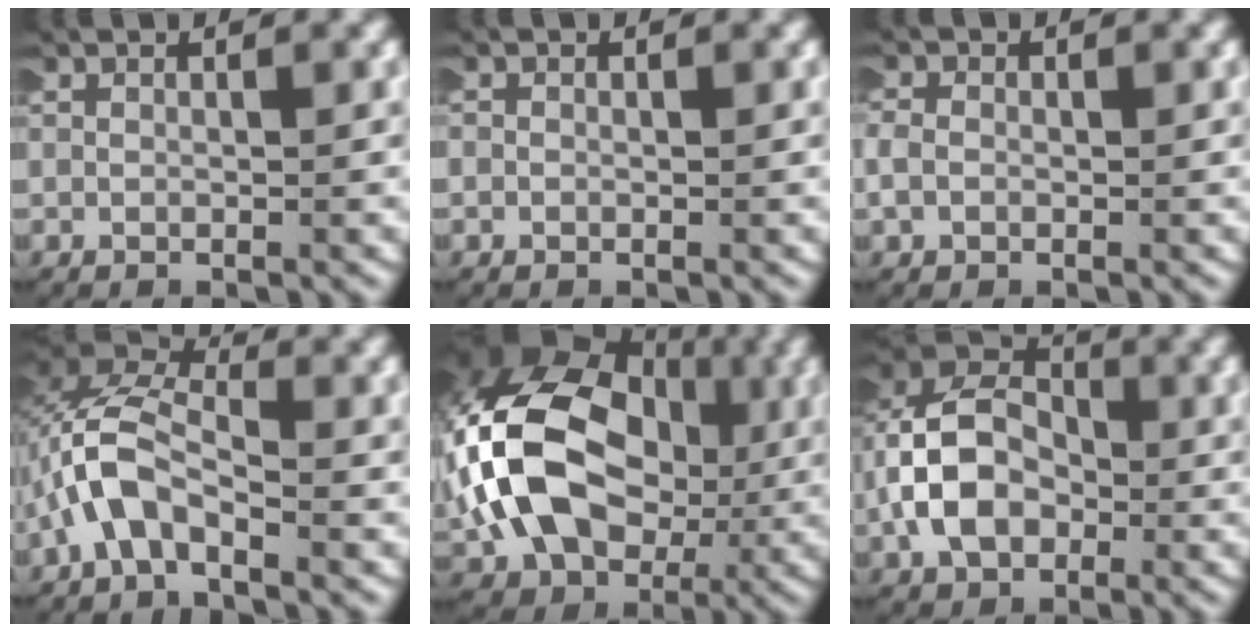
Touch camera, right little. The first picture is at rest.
{"total": 0.9, "force": [-0.1, 0.9, 0.1], "torque": [-0.003, 0.002, -0.007]}
{"total": 2.2, "force": [0.0, 1.9, 1.1], "torque": [-0.034, 0.003, -0.003]}
{"total": 6.2, "force": [0.2, 4.7, 4.0], "torque": [-0.115, -0.004, -0.010]}
{"total": 14.6, "force": [2.3, 10.3, 10.1], "torque": [-0.231, -0.016, 0.041]}
{"total": 8.3, "force": [0.3, 6.5, 5.0], "torque": [-0.125, -0.007, 0.005]}